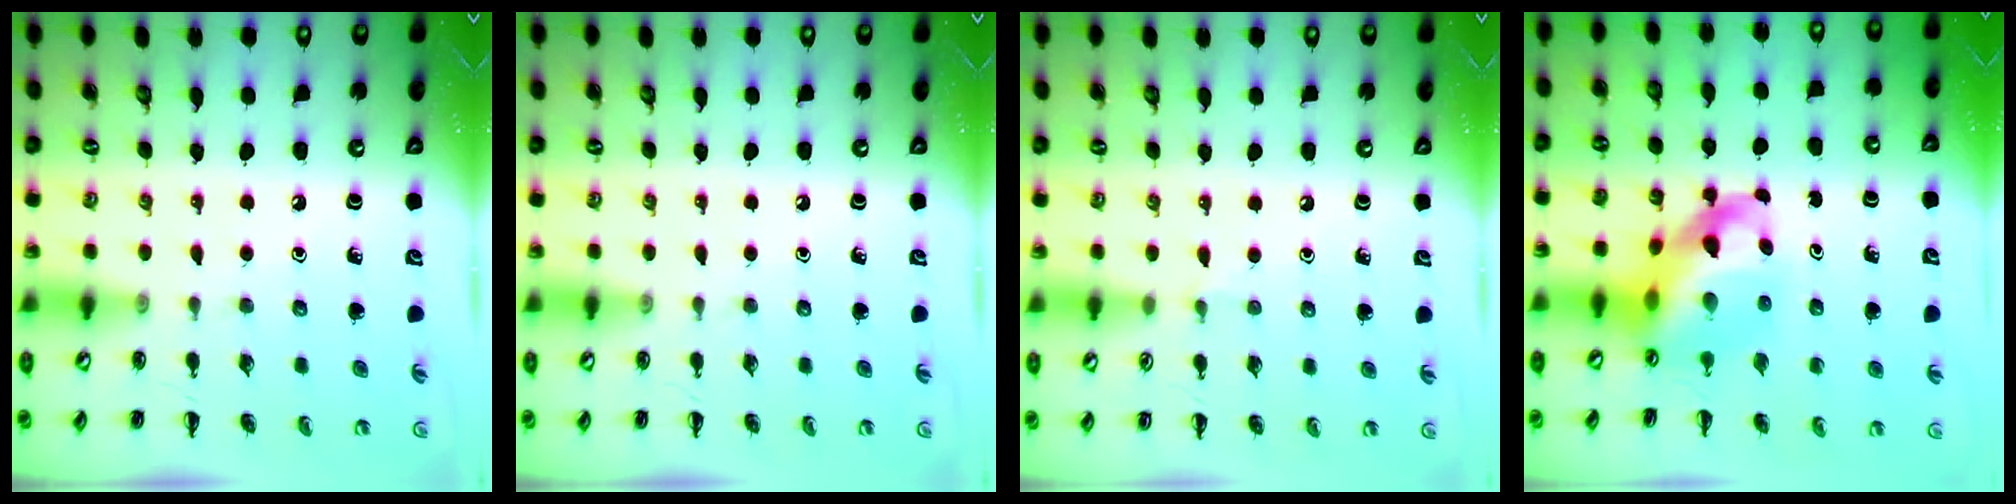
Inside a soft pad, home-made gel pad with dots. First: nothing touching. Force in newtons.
{"total": 0.0}
{"total": 3.0, "press": 2.8, "slide": 1.2}
{"total": 11.8, "press": 11.3, "slide": 3.2}